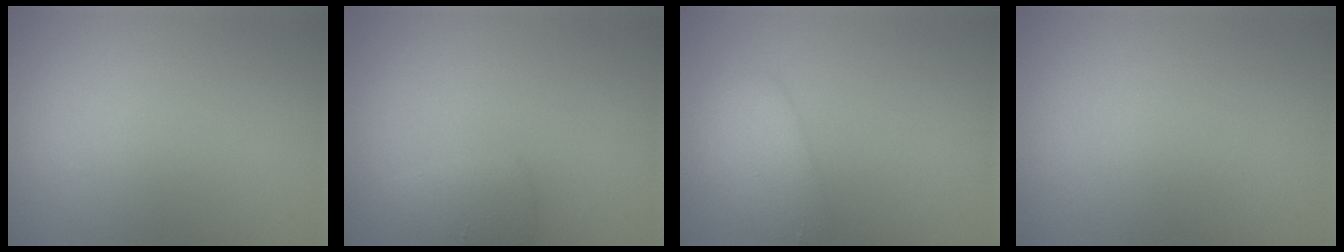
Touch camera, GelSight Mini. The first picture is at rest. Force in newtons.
{"total": 1.9, "press": 1.9, "slide": 0.1}
{"total": 2.5, "press": 2.5, "slide": 0.2}
{"total": 0.0}